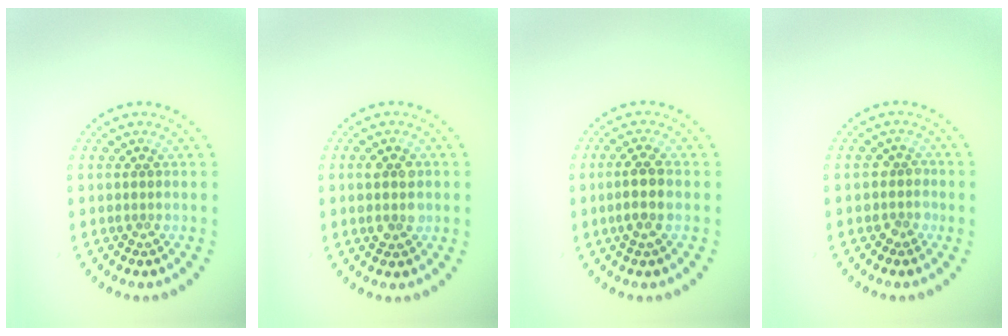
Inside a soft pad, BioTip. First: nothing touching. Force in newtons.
{"total": 3.0, "press": 2.9, "slide": 0.2}
{"total": 2.5, "press": 2.3, "slide": 1.1}
{"total": 1.7, "press": 1.5, "slide": 0.9}